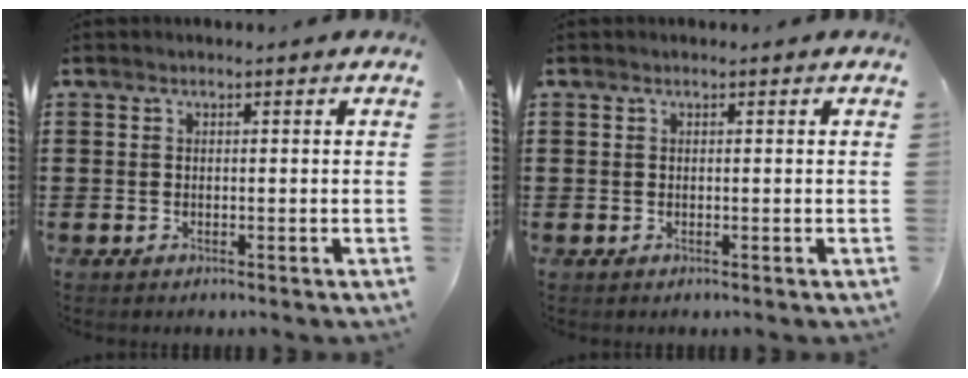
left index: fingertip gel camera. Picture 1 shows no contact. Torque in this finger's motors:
{"motor_torque": [-0.08, -0.07, -0.12, -0.07]}